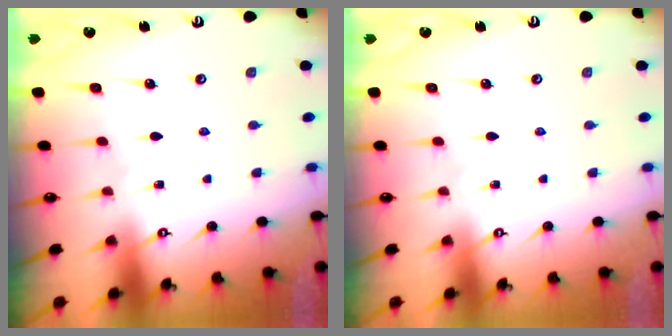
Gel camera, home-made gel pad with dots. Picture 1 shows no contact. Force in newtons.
{"total": 0.0}